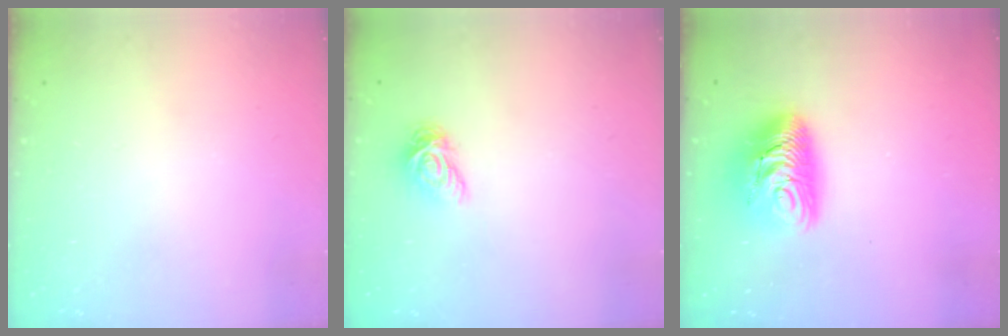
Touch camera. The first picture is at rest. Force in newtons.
{"total": 5.7, "press": 5.7, "slide": 0.2}
{"total": 12.0, "press": 11.9, "slide": 1.2}